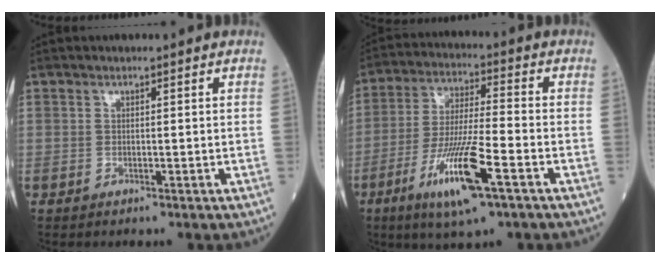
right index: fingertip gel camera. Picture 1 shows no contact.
{"total": 12.9, "force": [-6.0, 1.1, 11.4], "torque": [-0.222, -0.021, -0.108]}